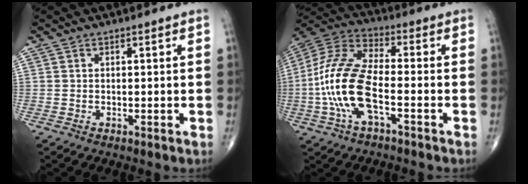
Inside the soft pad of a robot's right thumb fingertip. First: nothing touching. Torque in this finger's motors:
{"motor_torque": [0.99, 0.86, 1.97, -0.13, 0.30]}